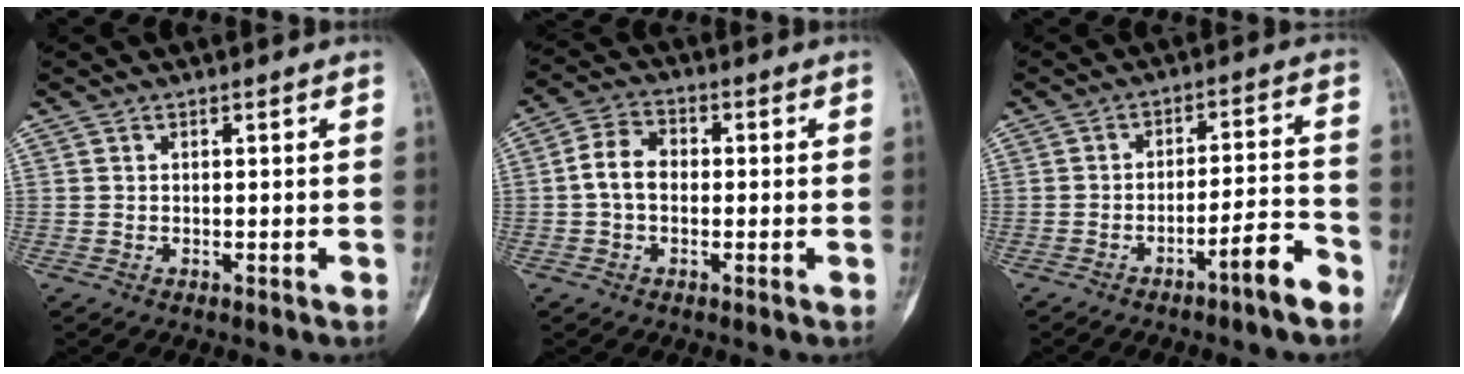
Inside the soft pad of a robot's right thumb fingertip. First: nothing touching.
{"total": 6.2, "force": [-0.6, 4.5, 4.2], "torque": [-0.068, 0.022, -0.020]}
{"total": 7.6, "force": [-4.9, 0.8, 5.7], "torque": [-0.087, 0.046, -0.075]}